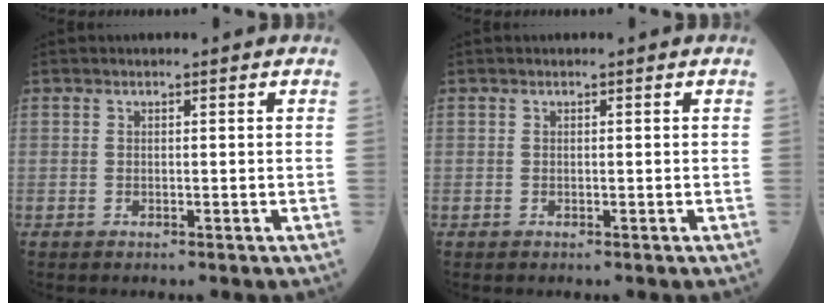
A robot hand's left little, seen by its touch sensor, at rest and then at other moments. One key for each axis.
{"total": 0.0}